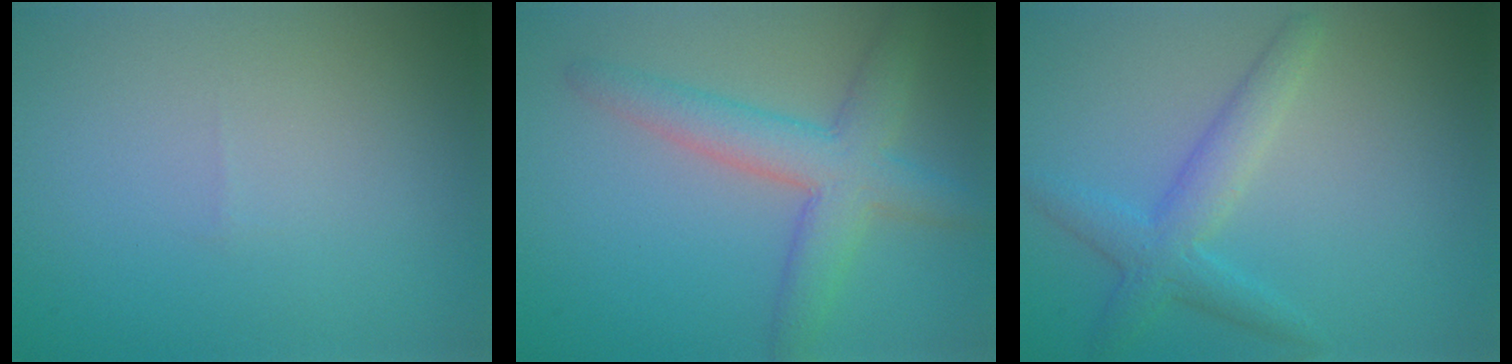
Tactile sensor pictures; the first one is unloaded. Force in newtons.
{"total": 5.2, "press": 5.2, "slide": 0.2}
{"total": 3.3, "press": 3.3, "slide": 0.1}